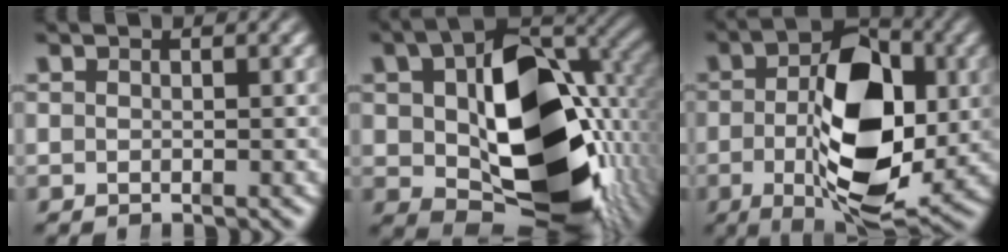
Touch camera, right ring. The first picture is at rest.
{"total": 19.1, "force": [-1.5, 11.5, 15.2], "torque": [-0.247, -0.049, 0.006]}
{"total": 13.2, "force": [-1.0, 6.4, 11.5], "torque": [-0.186, -0.024, -0.009]}